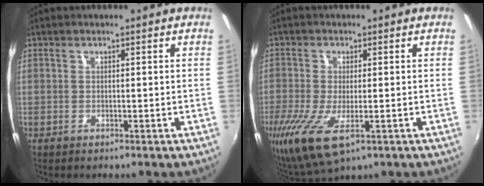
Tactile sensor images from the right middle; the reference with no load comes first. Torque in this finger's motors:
{"motor_torque": [1.54, -0.59, 0.63, 0.21]}